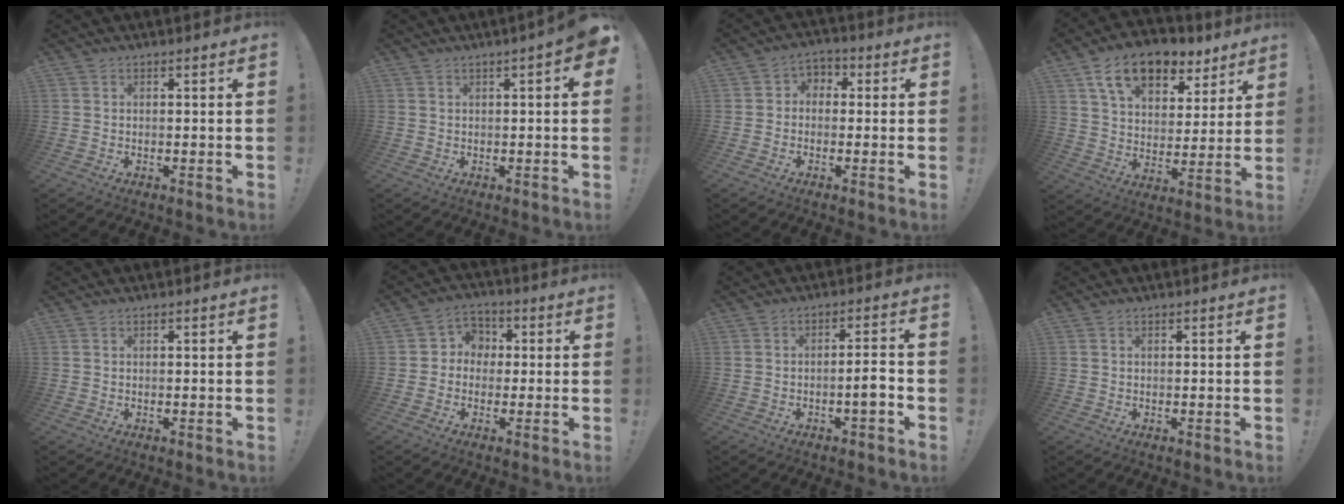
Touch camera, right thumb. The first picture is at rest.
{"total": 2.9, "force": [0.8, 0.2, 2.8], "torque": [-0.040, -0.007, 0.012]}
{"total": 4.0, "force": [-1.7, 3.3, 1.6], "torque": [-0.026, 0.018, -0.029]}
{"total": 15.4, "force": [9.7, 9.0, 7.9], "torque": [-0.125, -0.050, 0.174]}
{"total": 0.0}
{"total": 5.8, "force": [-1.0, 5.5, 1.7], "torque": [-0.030, 0.019, -0.013]}
{"total": 5.4, "force": [-2.2, 1.1, 4.8], "torque": [-0.073, 0.010, -0.036]}
{"total": 0.0}